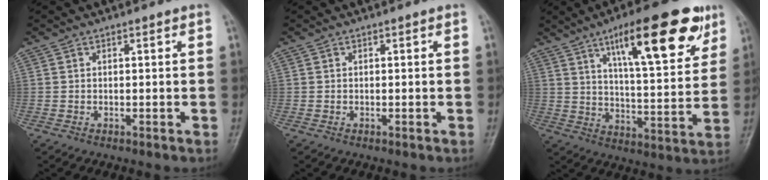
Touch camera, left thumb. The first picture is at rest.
{"total": 0.0}
{"total": 20.5, "force": [11.2, 6.1, 16.0], "torque": [-0.202, -0.037, 0.172]}